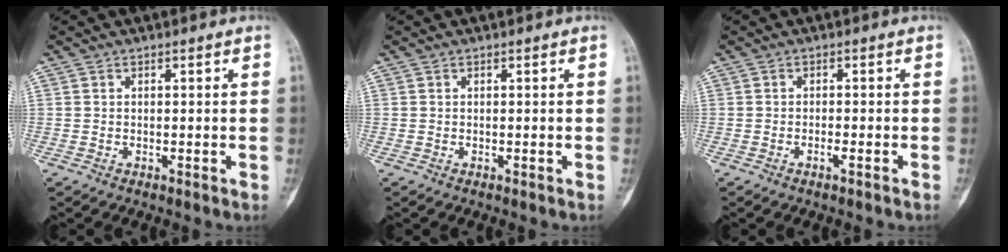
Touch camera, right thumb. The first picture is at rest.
{"total": 0.0}
{"total": 1.3, "force": [-0.7, 0.1, 1.1], "torque": [-0.023, 0.003, -0.015]}